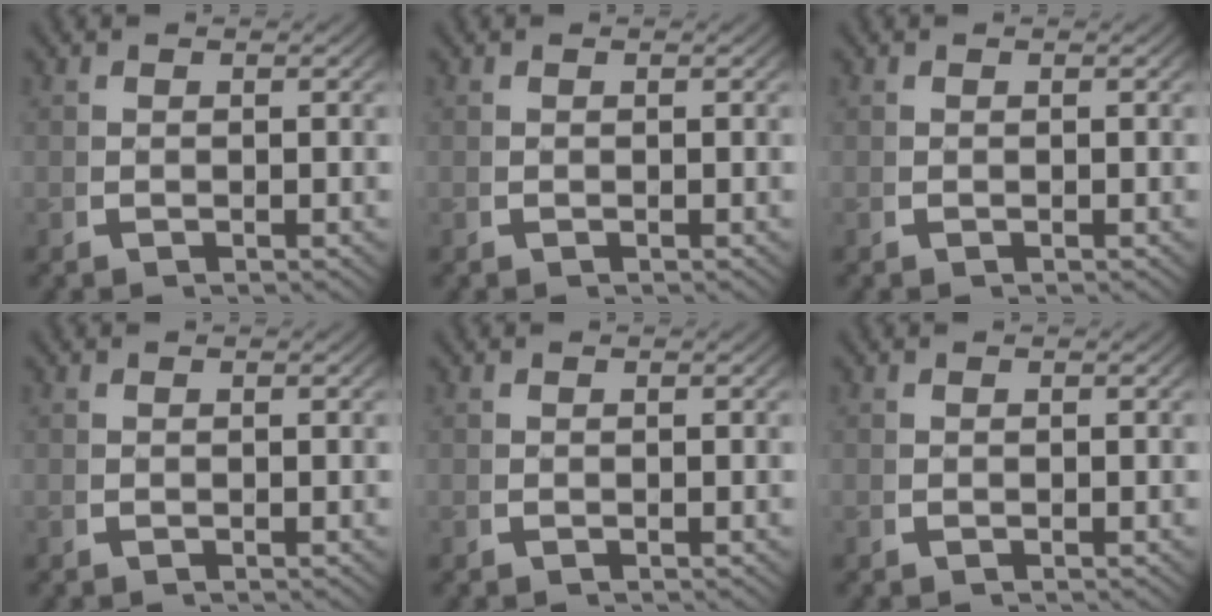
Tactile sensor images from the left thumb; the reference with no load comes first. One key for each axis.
{"total": 0.0}
{"total": 0.0}
{"total": 0.0}
{"total": 0.0}
{"total": 0.0}